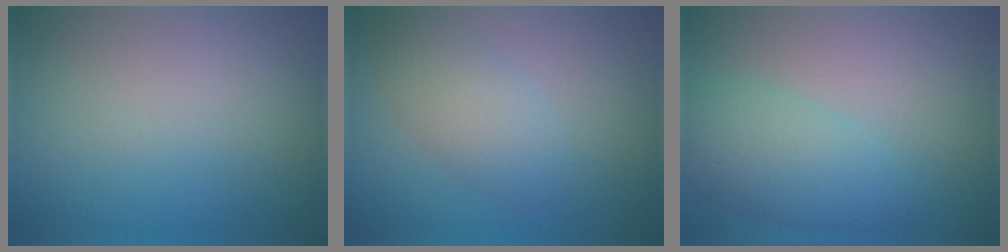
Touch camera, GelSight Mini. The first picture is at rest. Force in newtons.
{"total": 3.5, "press": 3.5, "slide": 0.1}
{"total": 3.9, "press": 3.9, "slide": 0.2}